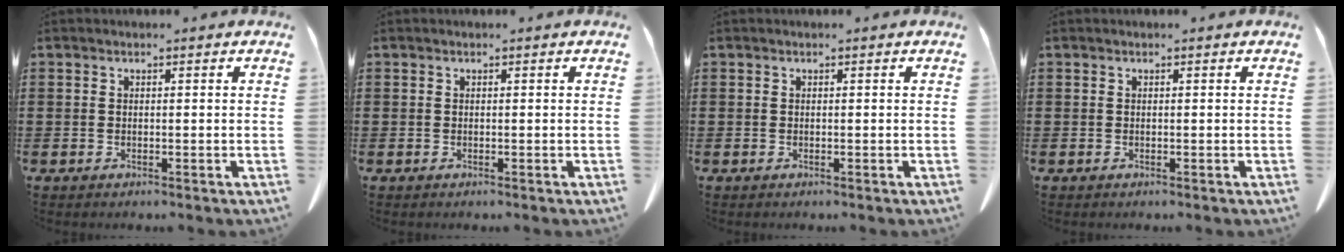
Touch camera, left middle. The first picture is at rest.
{"total": 0.0}
{"total": 0.0}
{"total": 0.0}